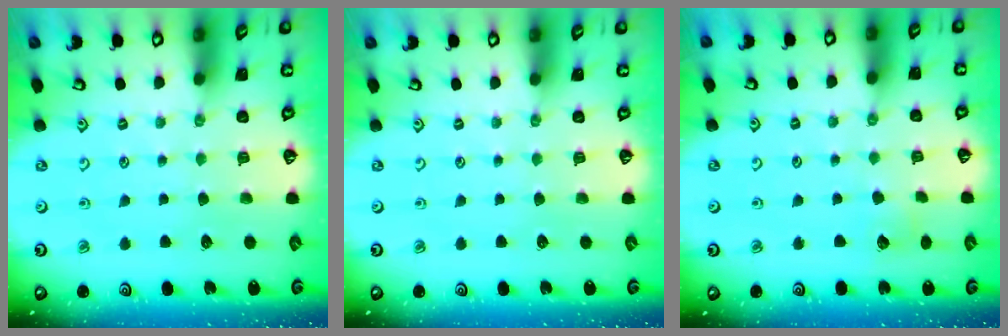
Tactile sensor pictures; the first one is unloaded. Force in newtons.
{"total": 0.0}
{"total": 4.8, "press": 4.7, "slide": 0.5}